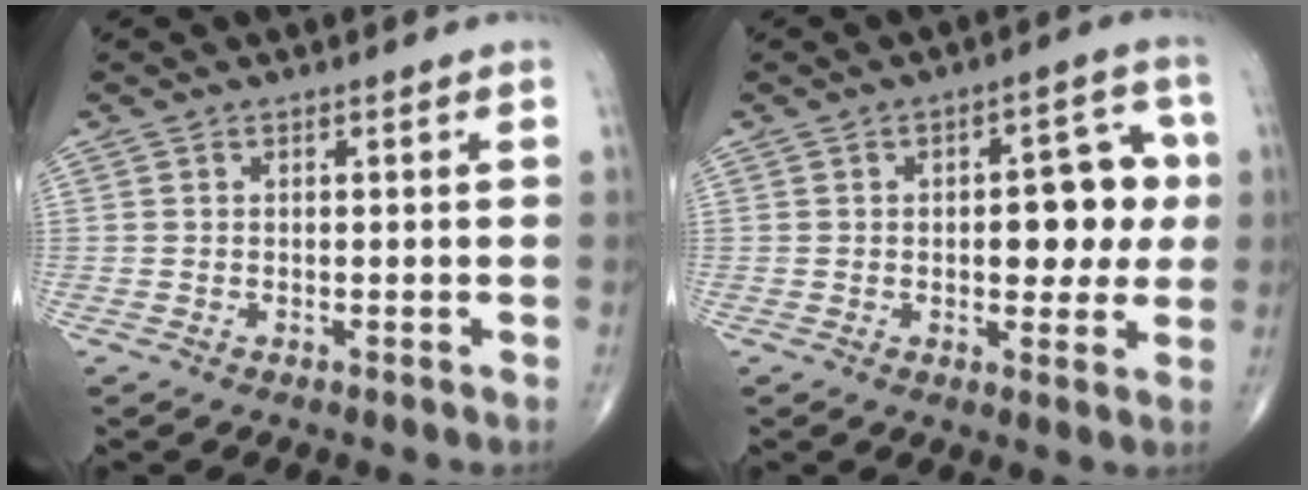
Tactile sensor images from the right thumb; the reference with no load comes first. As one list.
[{"total": 10.9, "force": [0.7, 5.6, 9.3], "torque": [-0.078, 0.013, 0.011]}]